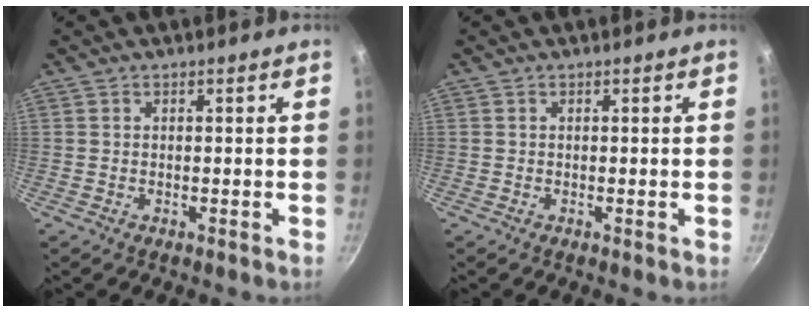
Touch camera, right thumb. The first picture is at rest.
{"total": 0.0}